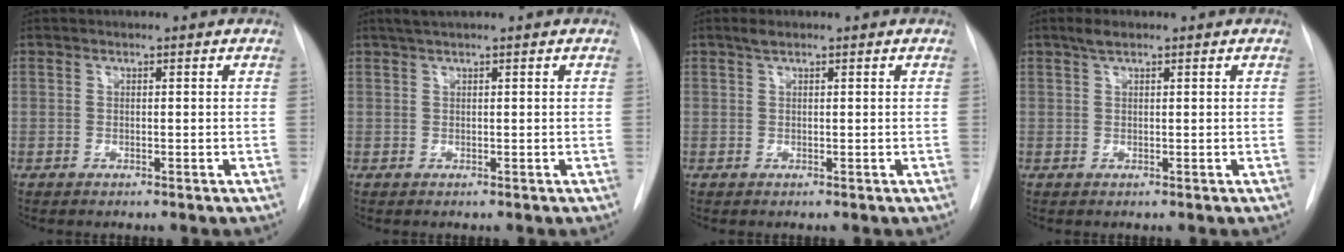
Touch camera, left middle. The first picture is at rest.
{"total": 1.6, "force": [1.2, -0.1, 1.1], "torque": [-0.023, 0.013, 0.023]}
{"total": 1.1, "force": [0.8, 0.3, 0.7], "torque": [-0.015, 0.008, 0.016]}
{"total": 1.7, "force": [1.2, 0.5, 1.1], "torque": [-0.022, 0.009, 0.022]}